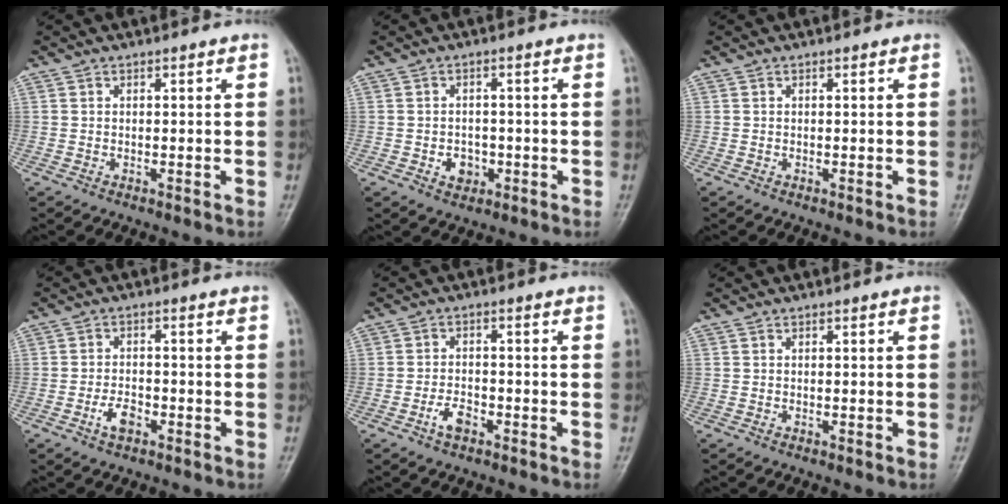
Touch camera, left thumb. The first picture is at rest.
{"total": 3.5, "force": [-1.1, 2.8, 1.7], "torque": [-0.010, 0.005, -0.012]}
{"total": 0.0}
{"total": 3.5, "force": [-1.7, 1.9, 2.4], "torque": [-0.041, 0.012, -0.031]}
{"total": 3.4, "force": [-1.9, 1.8, 2.2], "torque": [-0.037, 0.015, -0.034]}
{"total": 0.0}